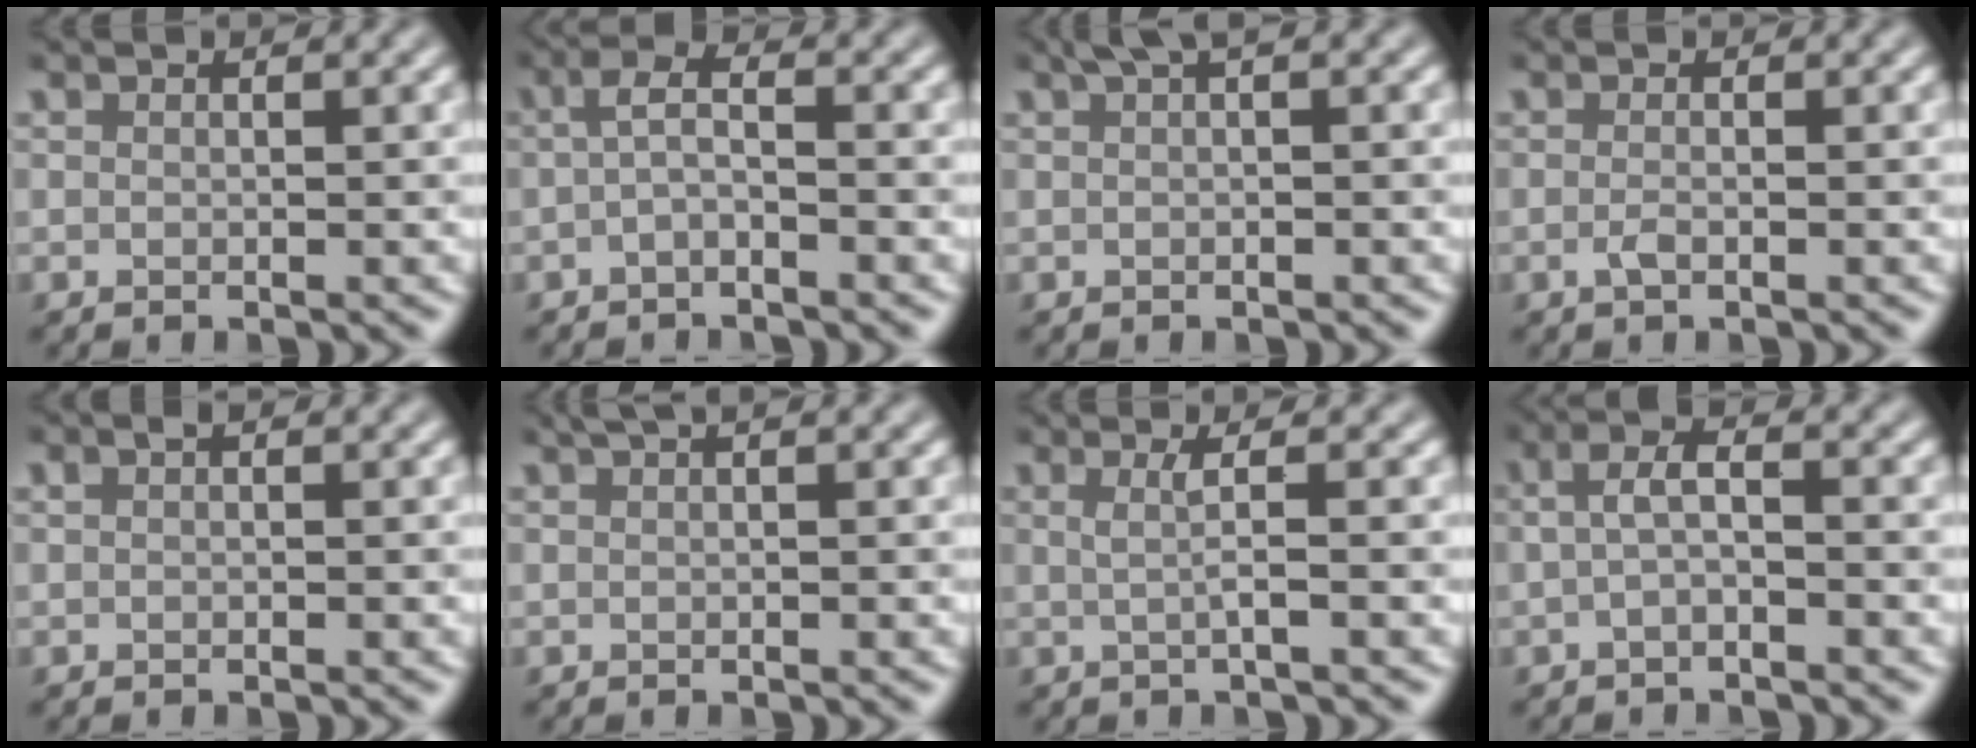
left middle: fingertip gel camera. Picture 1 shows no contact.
{"total": 1.9, "force": [-0.6, 0.5, 1.8], "torque": [-0.037, 0.006, -0.017]}
{"total": 1.8, "force": [0.9, 0.3, 1.5], "torque": [-0.022, 0.006, 0.017]}
{"total": 1.0, "force": [-0.4, 0.3, 0.9], "torque": [-0.017, -0.002, -0.011]}
{"total": 0.7, "force": [0.3, 0.4, 0.5], "torque": [-0.008, 0.004, 0.004]}
{"total": 1.5, "force": [0.9, 0.4, 1.2], "torque": [-0.015, 0.006, 0.012]}
{"total": 2.0, "force": [0.1, 0.5, 2.0], "torque": [-0.033, 0.002, -0.006]}
{"total": 2.3, "force": [-0.3, 0.6, 2.2], "torque": [-0.043, 0.006, -0.012]}